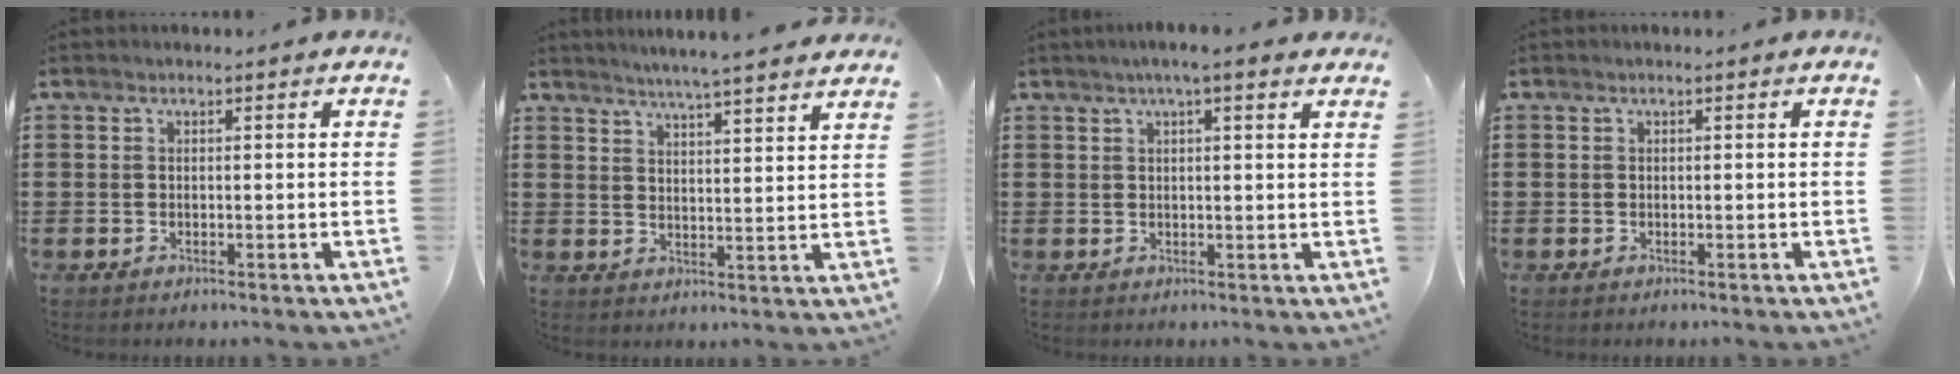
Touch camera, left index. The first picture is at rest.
{"total": 4.1, "force": [3.9, -0.9, 0.8], "torque": [-0.030, -0.021, 0.068]}
{"total": 2.8, "force": [2.0, 0.0, 2.0], "torque": [-0.044, 0.004, 0.035]}
{"total": 0.0}